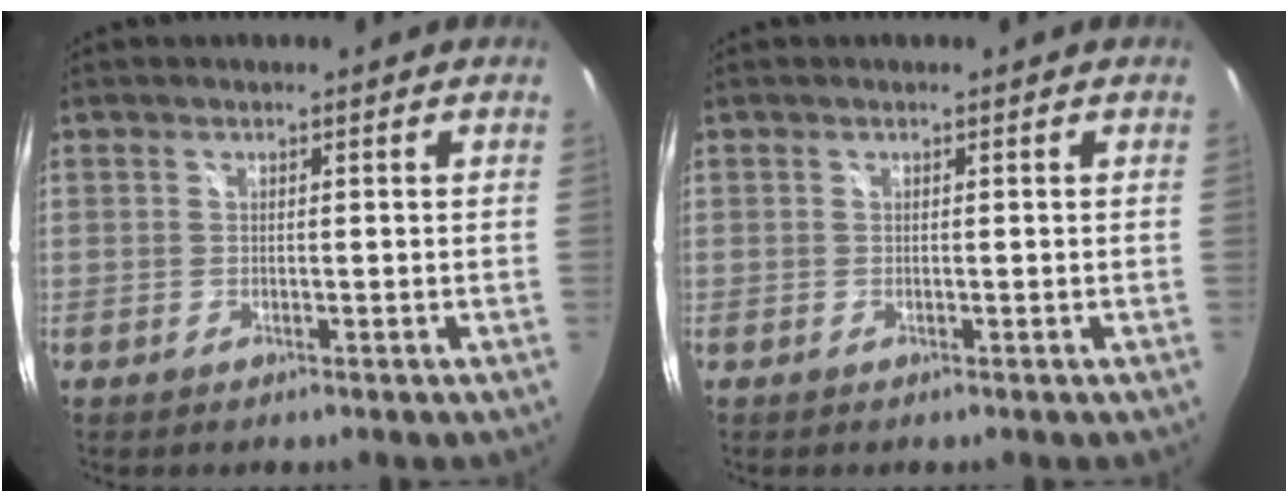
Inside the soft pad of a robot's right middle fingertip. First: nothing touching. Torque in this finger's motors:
{"motor_torque": [-0.05, -0.05, 0.01, 0.01]}